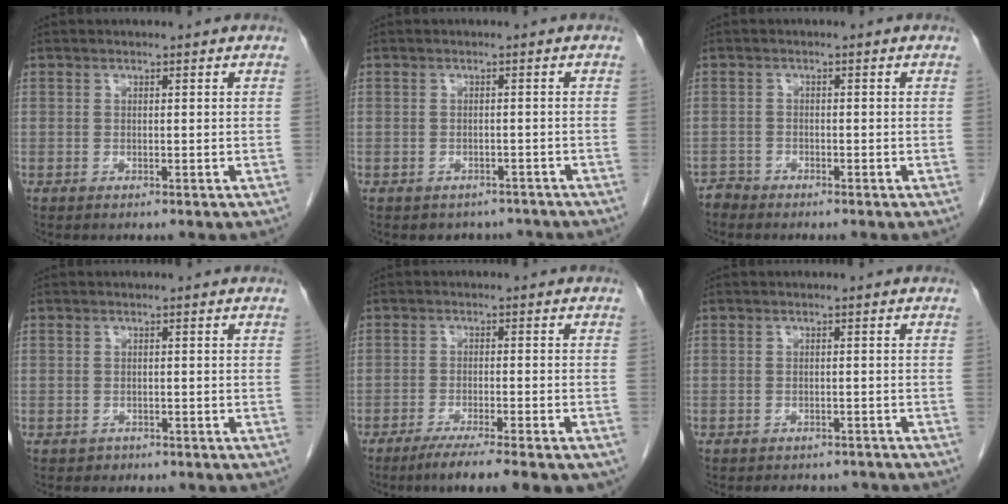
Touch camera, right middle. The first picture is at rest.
{"total": 4.5, "force": [-3.8, 2.3, 0.1], "torque": [0.005, 0.009, -0.044]}
{"total": 1.5, "force": [-1.4, 0.2, -0.6], "torque": [0.019, -0.002, -0.027]}
{"total": 1.1, "force": [-0.8, 0.8, -0.1], "torque": [-0.008, 0.003, -0.012]}
{"total": 9.9, "force": [-7.6, 0.9, 6.4], "torque": [-0.080, -0.017, -0.108]}
{"total": 5.7, "force": [-5.1, 2.3, 1.1], "torque": [-0.010, 0.003, -0.056]}